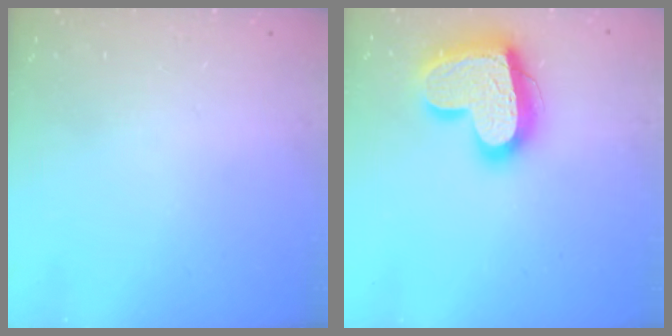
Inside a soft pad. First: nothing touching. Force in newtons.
{"total": 19.9, "press": 19.9, "slide": 1.1}